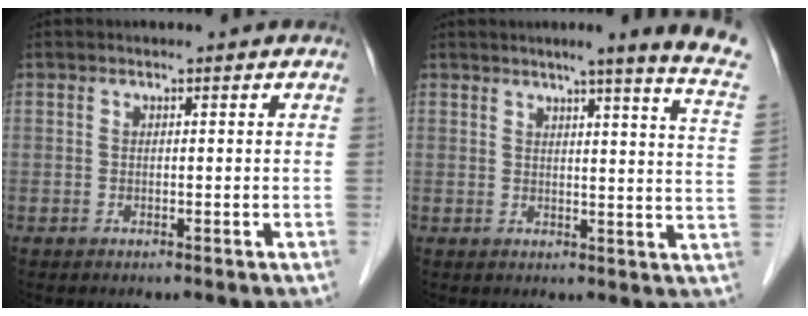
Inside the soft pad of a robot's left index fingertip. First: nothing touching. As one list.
[{"total": 12.1, "force": [9.8, -1.1, 7.0], "torque": [-0.084, -0.041, 0.091]}]